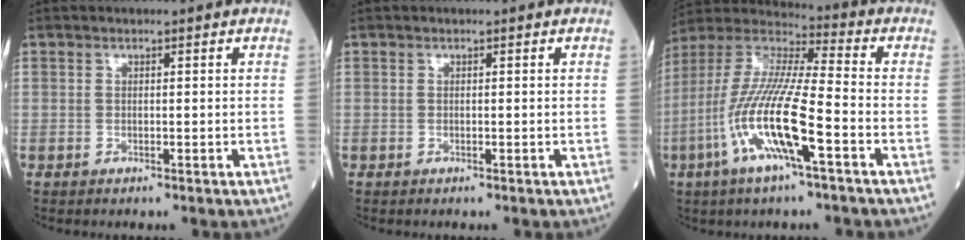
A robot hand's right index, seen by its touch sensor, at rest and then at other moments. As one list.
[{"total": 0.0}, {"total": 16.2, "force": [-5.8, 1.6, 15.0], "torque": [-0.320, -0.012, -0.116]}]